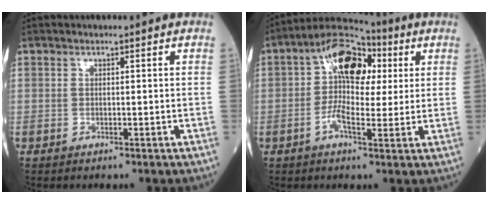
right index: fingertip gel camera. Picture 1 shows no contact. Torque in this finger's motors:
{"motor_torque": [0.49, -0.22, 0.22, 0.05]}